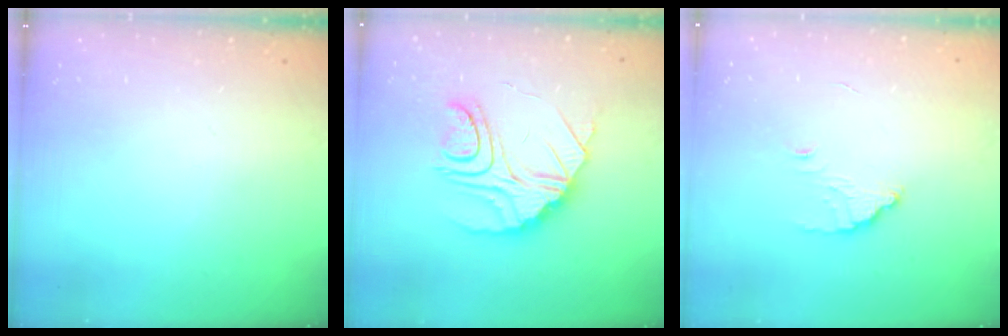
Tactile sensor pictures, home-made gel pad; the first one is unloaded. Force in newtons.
{"total": 12.9, "press": 12.9, "slide": 1.1}
{"total": 2.6, "press": 2.6, "slide": 0.1}